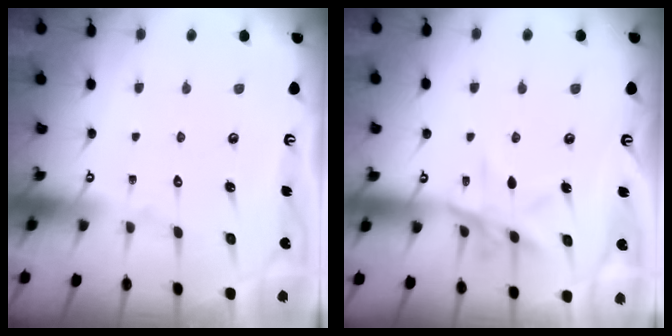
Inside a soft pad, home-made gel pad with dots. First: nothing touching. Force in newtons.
{"total": 10.0, "press": 10.0, "slide": 0.8}